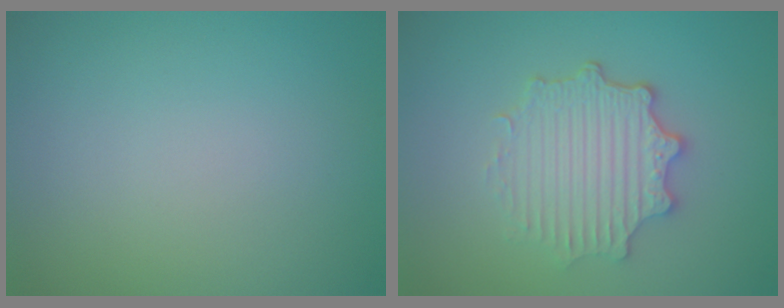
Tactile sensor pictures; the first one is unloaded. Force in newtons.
{"total": 4.5, "press": 3.7, "slide": 2.6}